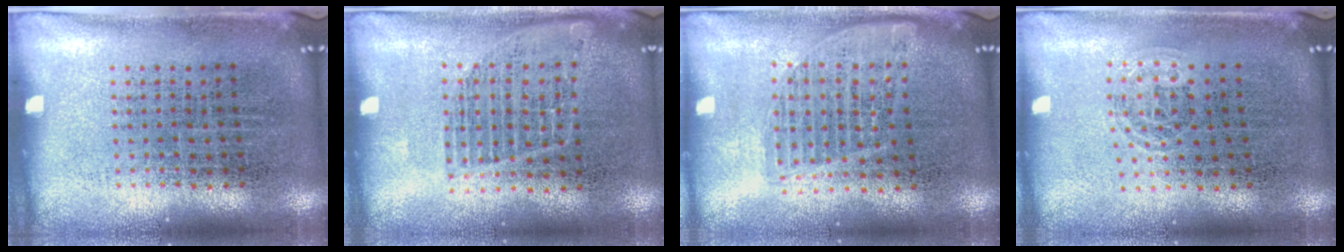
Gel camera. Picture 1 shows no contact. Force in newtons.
{"total": 1.1, "press": 1.1, "slide": 0.3}
{"total": 1.6, "press": 1.4, "slide": 0.7}
{"total": 0.9, "press": 0.6, "slide": 0.6}